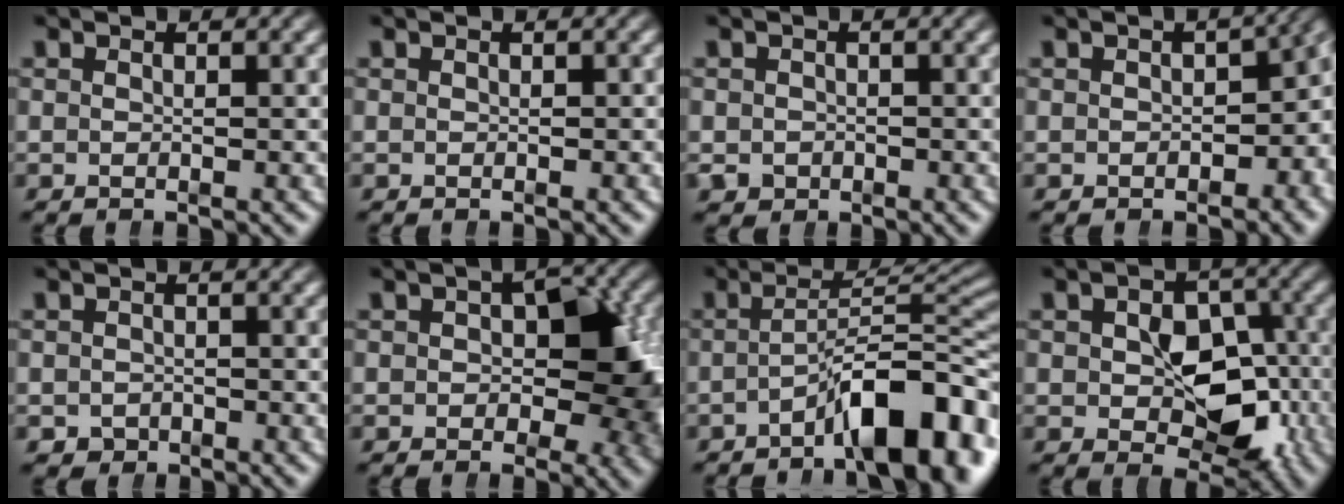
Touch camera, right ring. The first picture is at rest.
{"total": 0.0}
{"total": 2.4, "force": [-1.0, 2.1, 0.7], "torque": [-0.023, -0.021, -0.007]}
{"total": 3.2, "force": [-0.5, 1.8, 2.6], "torque": [-0.013, 0.003, -0.005]}
{"total": 2.2, "force": [-1.1, 1.9, 0.2], "torque": [-0.010, -0.017, -0.013]}
{"total": 8.0, "force": [-0.6, 5.1, 6.2], "torque": [-0.068, -0.006, -0.008]}
{"total": 8.0, "force": [-4.0, 2.4, 6.5], "torque": [-0.079, -0.001, -0.061]}
{"total": 6.8, "force": [-0.8, 4.5, 5.0], "torque": [-0.062, -0.026, -0.004]}